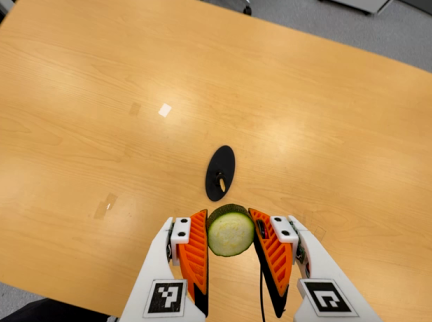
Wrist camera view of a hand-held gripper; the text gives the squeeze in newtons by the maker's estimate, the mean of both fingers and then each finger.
{"total": 9.3, "left": 8.6, "right": 10.0}